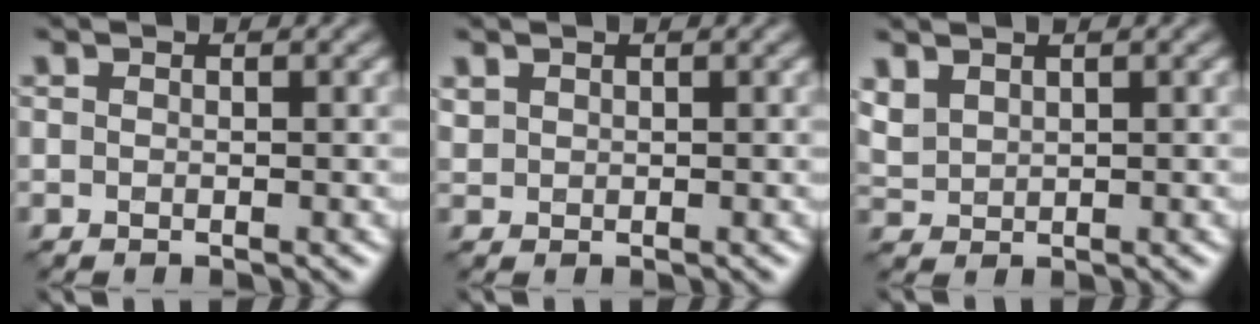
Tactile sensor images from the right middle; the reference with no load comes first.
{"total": 0.6, "force": [0.4, 0.4, -0.2], "torque": [0.003, 0.001, 0.010]}
{"total": 1.5, "force": [1.2, 0.8, 0.5], "torque": [-0.019, 0.001, 0.030]}